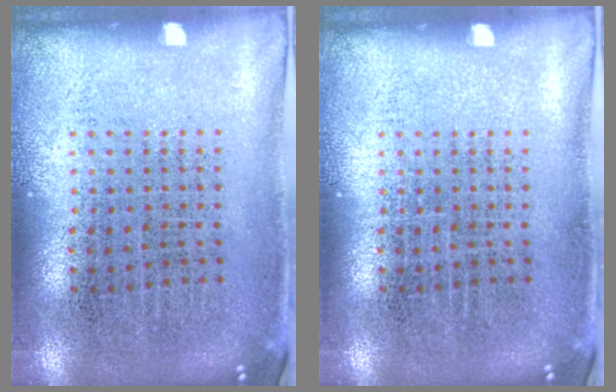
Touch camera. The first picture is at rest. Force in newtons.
{"total": 0.0}